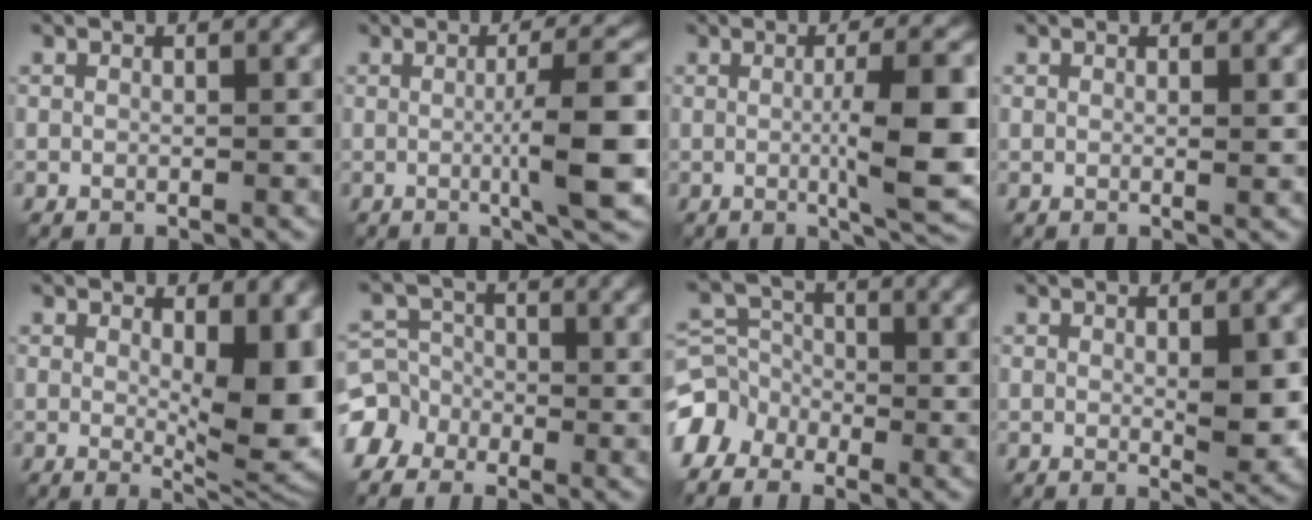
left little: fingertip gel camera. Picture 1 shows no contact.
{"total": 7.5, "force": [-0.7, 1.3, 7.3], "torque": [-0.101, 0.007, -0.013]}
{"total": 8.7, "force": [-0.6, 1.9, 8.4], "torque": [-0.115, 0.000, -0.010]}
{"total": 0.8, "force": [0.3, 0.3, 0.7], "torque": [-0.007, -0.001, 0.003]}
{"total": 9.2, "force": [0.9, 3.5, 8.4], "torque": [-0.111, -0.009, 0.015]}
{"total": 5.4, "force": [-3.0, 4.5, 0.7], "torque": [0.007, 0.004, -0.076]}
{"total": 5.7, "force": [-3.5, 4.3, 1.0], "torque": [0.003, 0.005, -0.080]}
{"total": 4.2, "force": [0.0, 1.4, 3.9], "torque": [-0.061, -0.003, 0.005]}